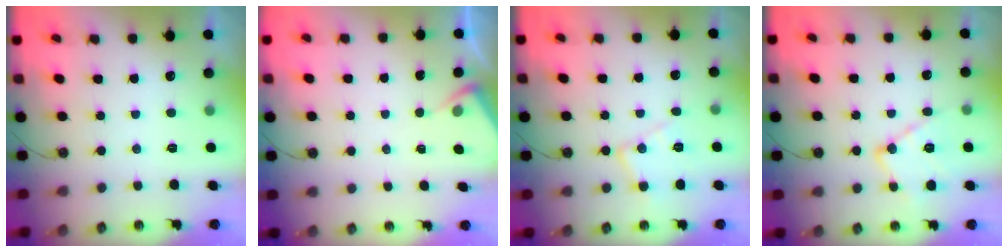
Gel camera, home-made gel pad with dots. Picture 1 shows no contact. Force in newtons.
{"total": 3.7, "press": 3.7, "slide": 0.4}
{"total": 10.3, "press": 10.3, "slide": 0.2}
{"total": 12.1, "press": 12.1, "slide": 0.8}